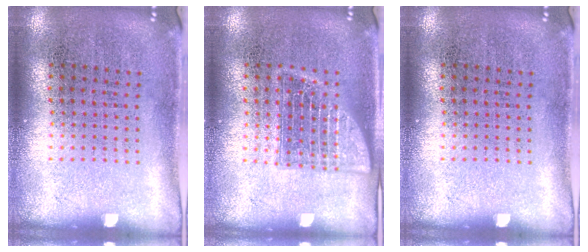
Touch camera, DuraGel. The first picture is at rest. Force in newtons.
{"total": 2.5, "press": 2.5, "slide": 0.3}
{"total": 0.0}